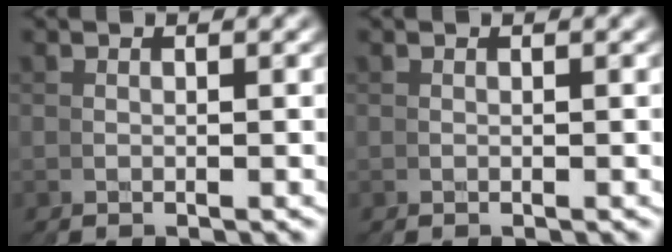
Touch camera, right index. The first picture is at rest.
{"total": 0.0}